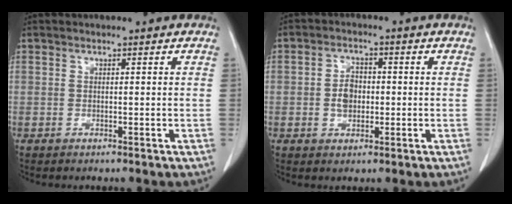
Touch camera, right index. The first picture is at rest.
{"total": 3.9, "force": [-0.6, 2.7, 2.7], "torque": [-0.049, 0.009, -0.009]}